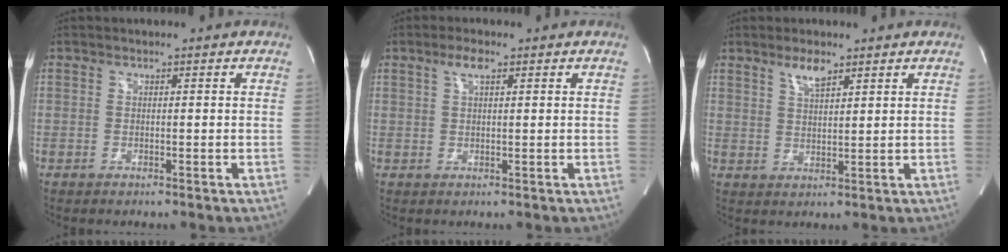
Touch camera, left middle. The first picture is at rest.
{"total": 2.5, "force": [1.4, 0.6, 2.0], "torque": [-0.042, 0.008, 0.027]}
{"total": 3.4, "force": [2.5, 0.8, 2.2], "torque": [-0.044, 0.000, 0.049]}